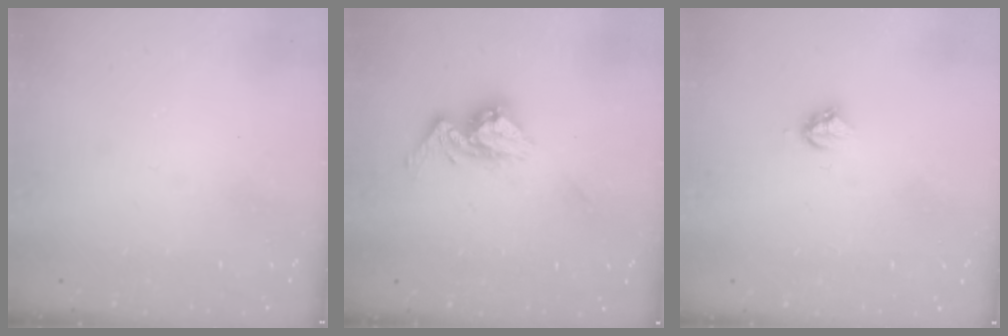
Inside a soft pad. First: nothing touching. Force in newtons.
{"total": 10.6, "press": 10.6, "slide": 1.0}
{"total": 3.9, "press": 3.9, "slide": 0.4}